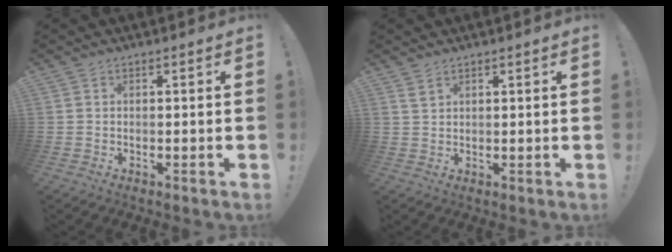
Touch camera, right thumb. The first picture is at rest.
{"total": 1.8, "force": [1.3, 0.6, 1.0], "torque": [-0.017, -0.004, 0.024]}